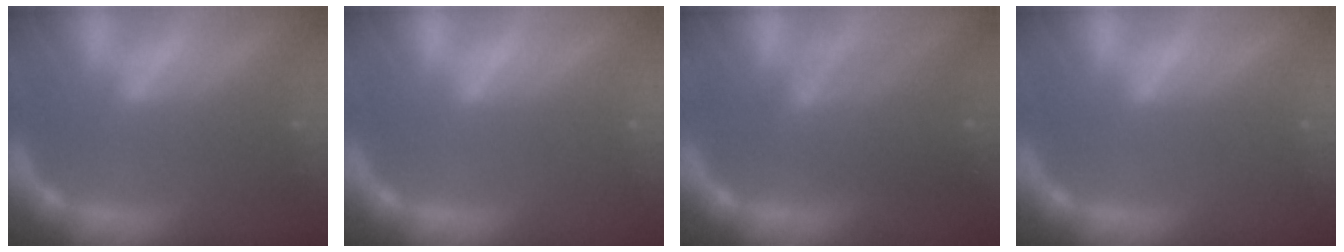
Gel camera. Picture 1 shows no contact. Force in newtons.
{"total": 0.0}
{"total": 6.0}
{"total": 0.0}